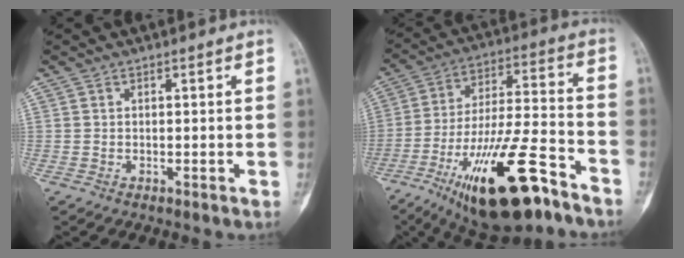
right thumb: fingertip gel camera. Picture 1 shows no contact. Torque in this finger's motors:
{"motor_torque": [1.31, -0.26, 1.88, -0.89, 0.55]}